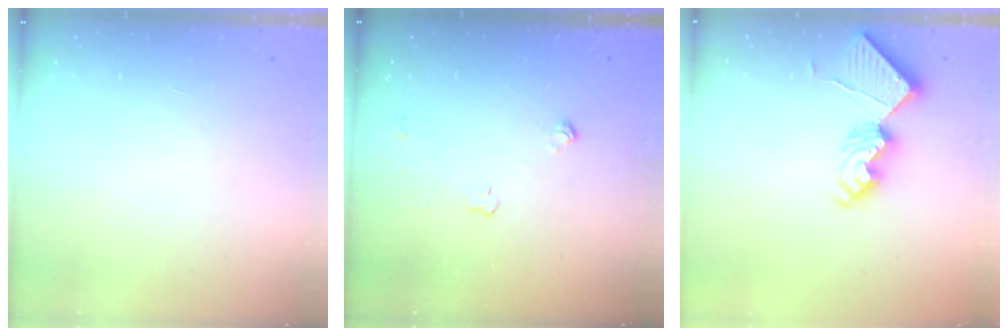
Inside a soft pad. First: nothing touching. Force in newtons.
{"total": 3.9, "press": 3.8, "slide": 0.6}
{"total": 17.4, "press": 17.4, "slide": 0.2}